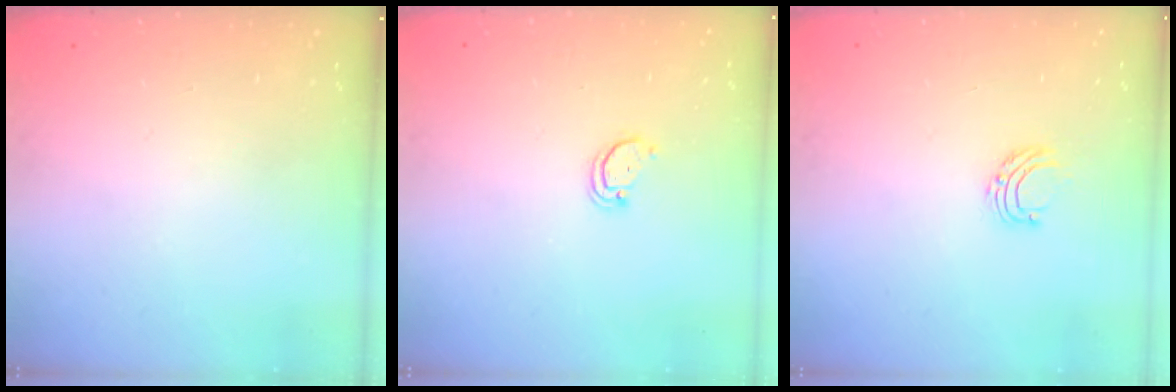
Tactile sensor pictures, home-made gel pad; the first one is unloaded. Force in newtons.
{"total": 2.1, "press": 2.1, "slide": 0.2}
{"total": 5.2, "press": 5.1, "slide": 0.5}